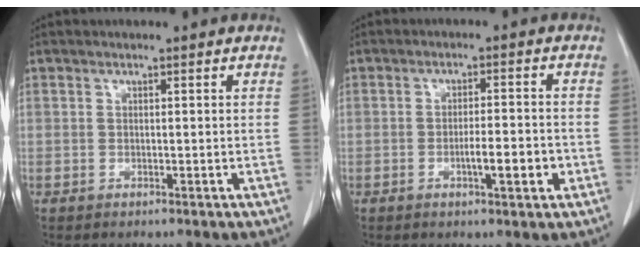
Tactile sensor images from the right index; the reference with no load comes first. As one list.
[{"total": 4.8, "force": [-1.6, 0.7, 4.5], "torque": [-0.073, -0.001, -0.021]}]